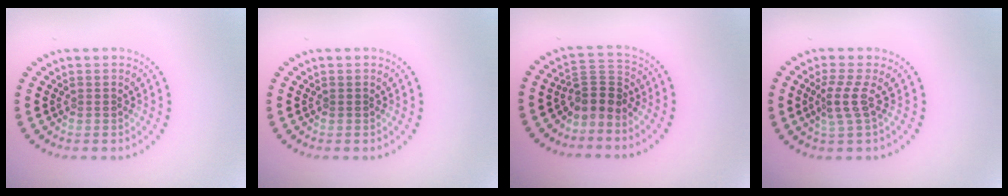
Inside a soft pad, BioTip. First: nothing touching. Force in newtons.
{"total": 0.0}
{"total": 2.8, "press": 2.0, "slide": 2.0}
{"total": 2.3, "press": 1.4, "slide": 1.8}